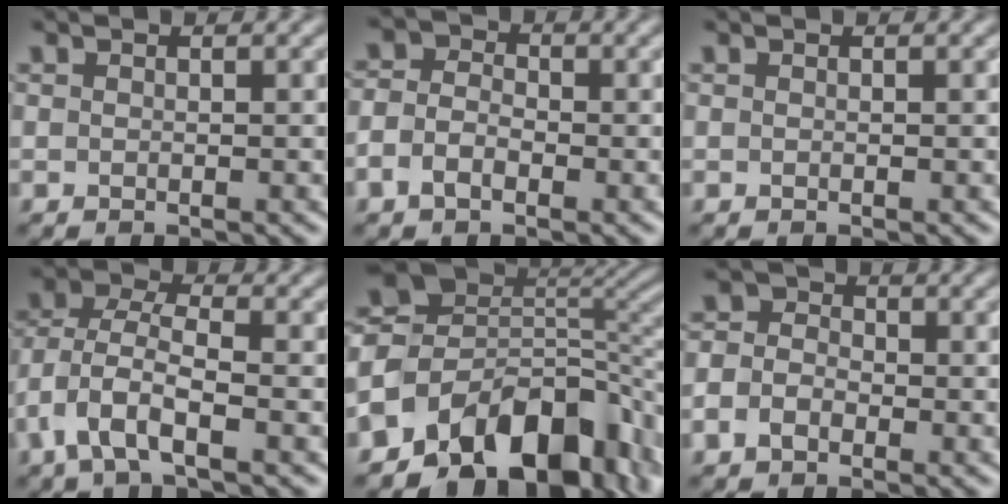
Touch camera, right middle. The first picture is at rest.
{"total": 3.1, "force": [-1.1, 2.3, 1.8], "torque": [-0.023, 0.005, -0.029]}
{"total": 0.0}
{"total": 6.0, "force": [-2.6, 2.8, 4.6], "torque": [-0.109, 0.008, -0.061]}
{"total": 13.4, "force": [-6.4, 8.9, 7.6], "torque": [-0.130, 0.004, -0.112]}
{"total": 3.6, "force": [-0.9, 3.0, 1.8], "torque": [-0.019, 0.012, -0.033]}